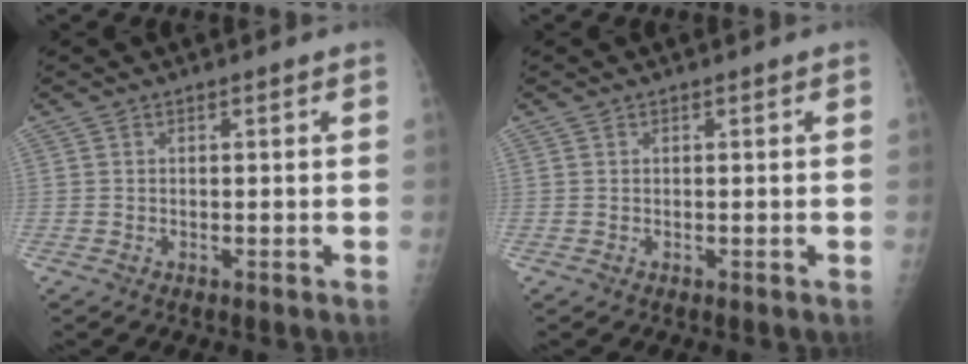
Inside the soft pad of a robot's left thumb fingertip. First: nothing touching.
{"total": 0.0}